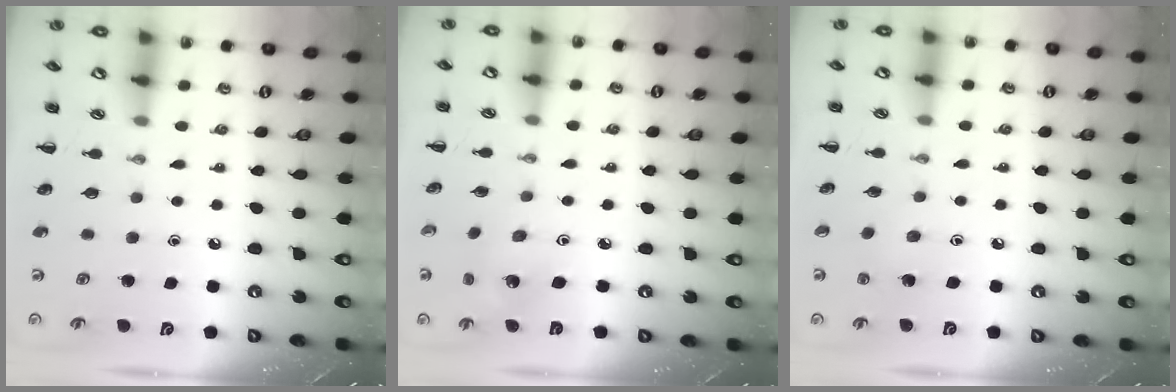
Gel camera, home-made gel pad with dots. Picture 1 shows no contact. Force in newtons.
{"total": 1.8, "press": 1.6, "slide": 0.7}
{"total": 5.2, "press": 5.0, "slide": 1.5}